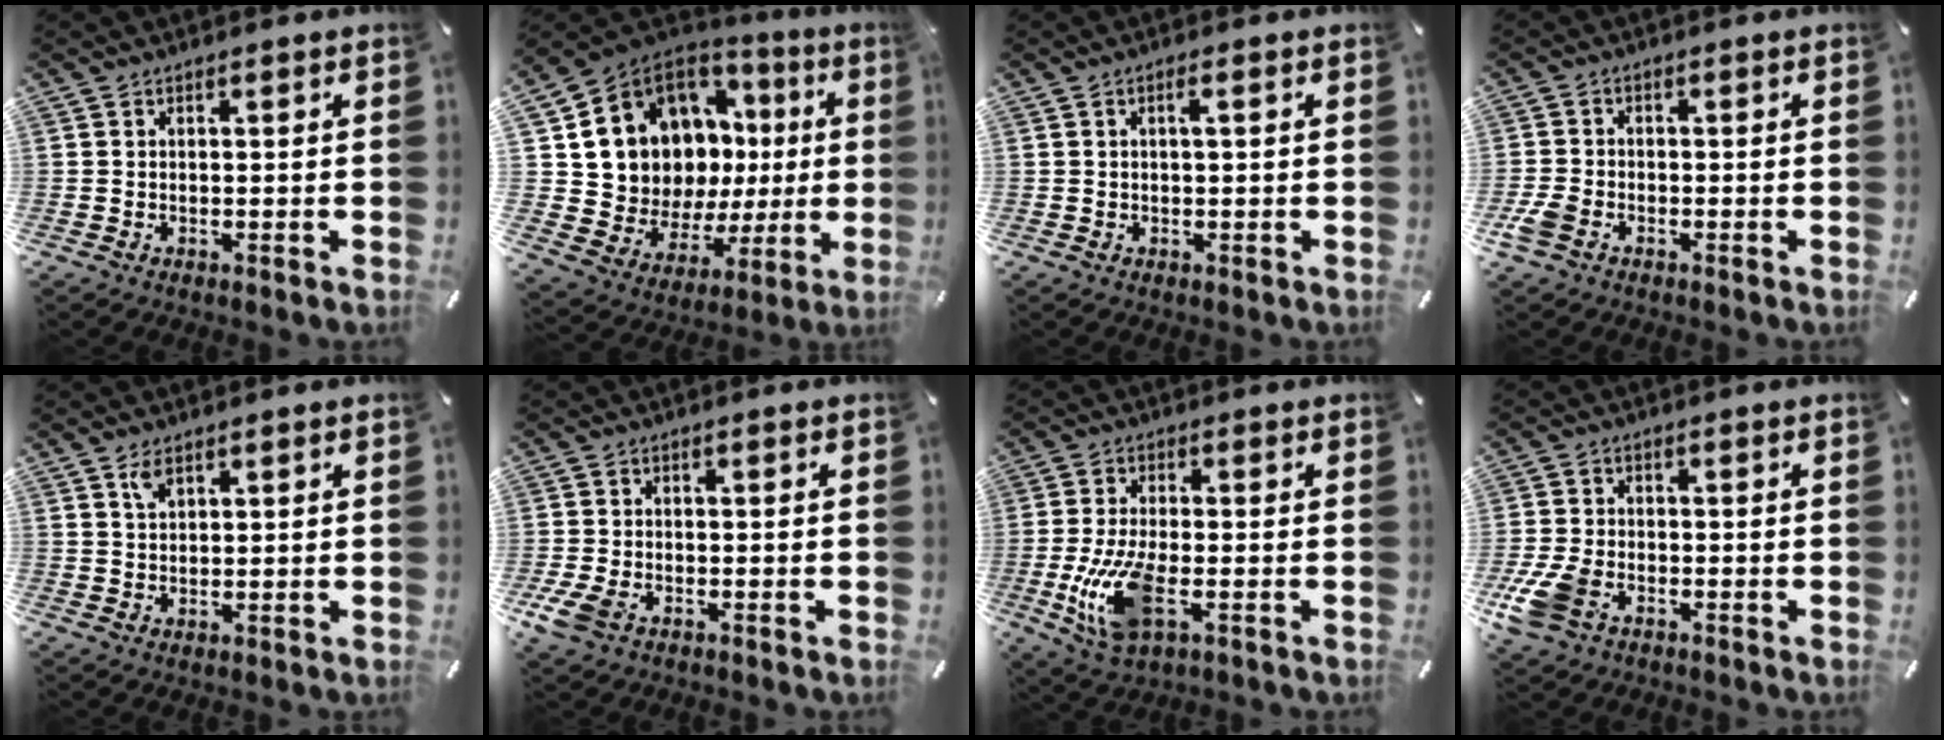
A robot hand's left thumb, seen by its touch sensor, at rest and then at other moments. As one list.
[{"total": 12.9, "force": [5.1, 10.7, 5.0], "torque": [-0.099, -0.065, 0.115]}, {"total": 1.6, "force": [0.4, 0.5, 1.5], "torque": [-0.030, 0.003, 0.005]}, {"total": 4.0, "force": [-1.9, 2.8, 2.1], "torque": [-0.053, 0.005, -0.038]}, {"total": 2.6, "force": [1.8, 1.3, 1.5], "torque": [-0.024, -0.004, 0.031]}, {"total": 5.2, "force": [-2.3, 3.1, 3.4], "torque": [-0.086, -0.001, -0.046]}, {"total": 11.6, "force": [-2.9, 5.1, 10.0], "torque": [-0.221, -0.013, -0.051]}, {"total": 8.2, "force": [-3.7, 5.5, 4.9], "torque": [-0.118, 0.008, -0.068]}]